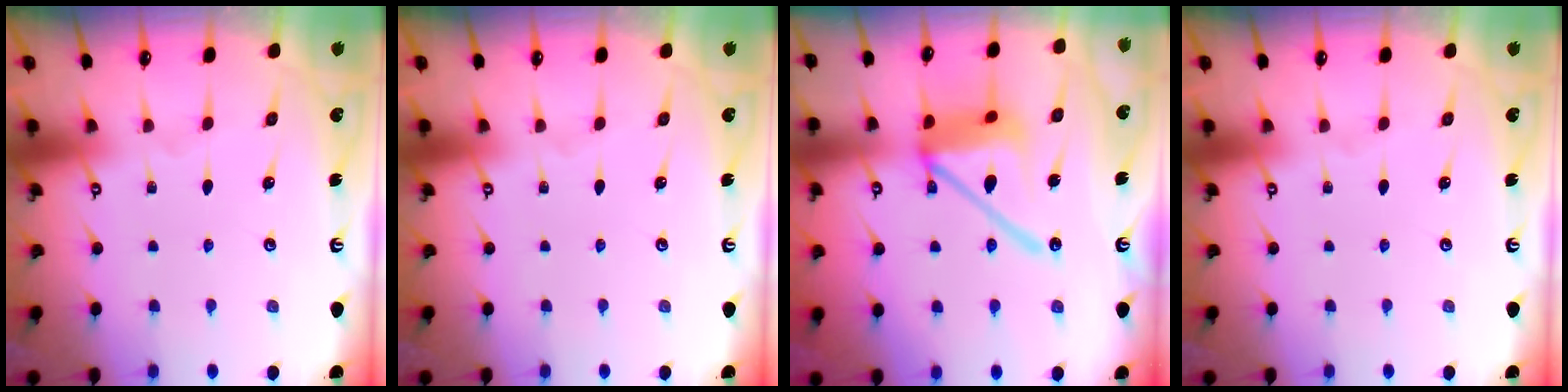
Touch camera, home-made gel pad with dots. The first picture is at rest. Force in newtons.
{"total": 0.0}
{"total": 15.1, "press": 15.0, "slide": 1.8}
{"total": 0.0}